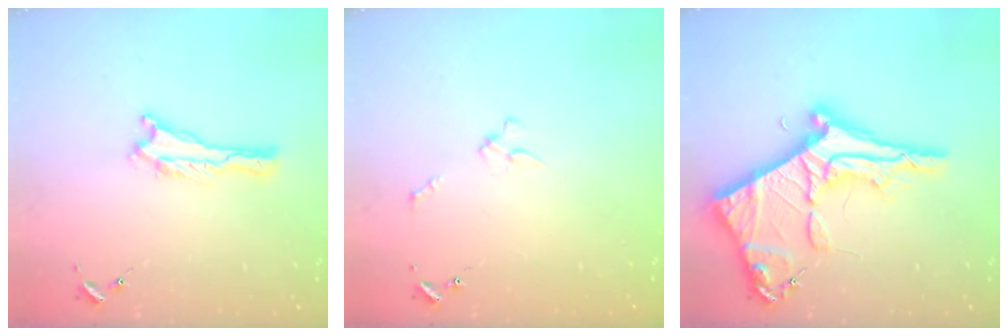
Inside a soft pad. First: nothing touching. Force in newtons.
{"total": 2.0, "press": 2.0, "slide": 0.2}
{"total": 9.8, "press": 9.8, "slide": 1.1}